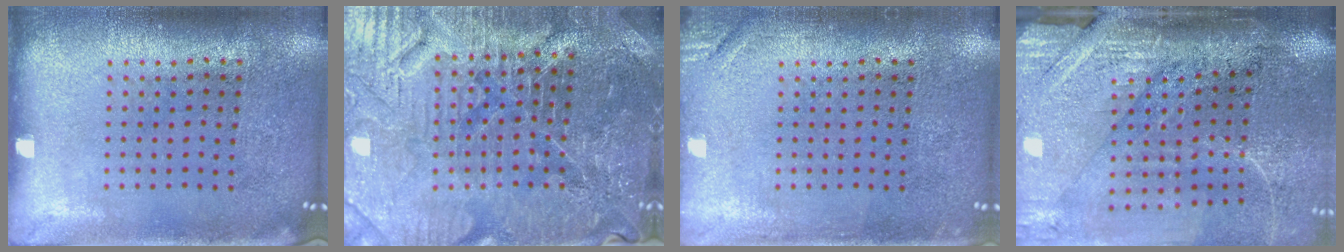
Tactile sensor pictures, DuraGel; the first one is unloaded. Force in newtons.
{"total": 5.0, "press": 4.7, "slide": 1.7}
{"total": 1.3, "press": 1.3, "slide": 0.3}
{"total": 4.4, "press": 3.8, "slide": 2.2}